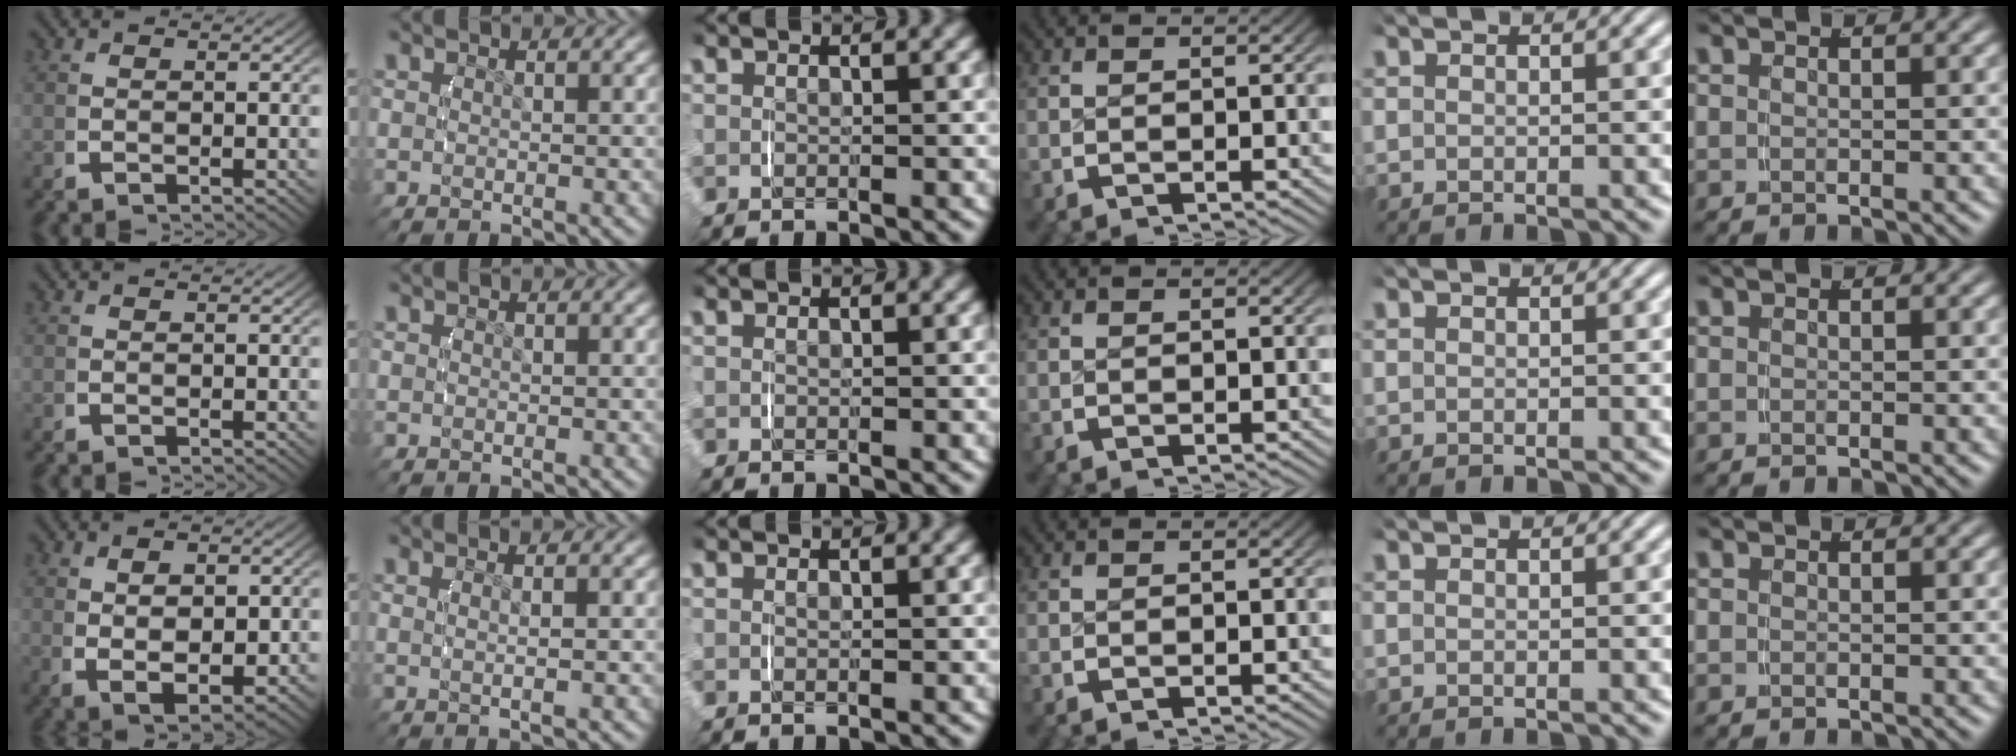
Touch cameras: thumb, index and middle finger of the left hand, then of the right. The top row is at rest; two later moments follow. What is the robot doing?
{"motion": "lift_and_place", "object": "scarf"}